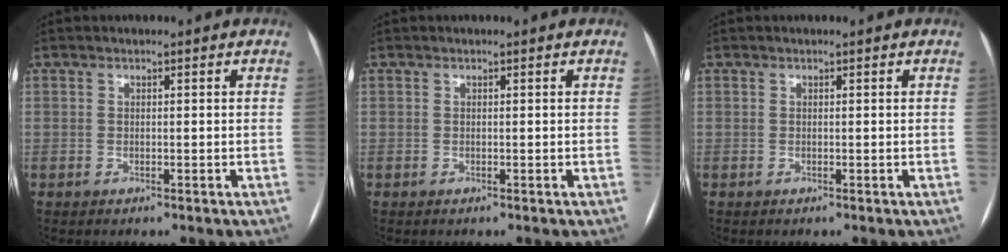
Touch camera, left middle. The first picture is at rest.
{"total": 0.0}
{"total": 0.0}